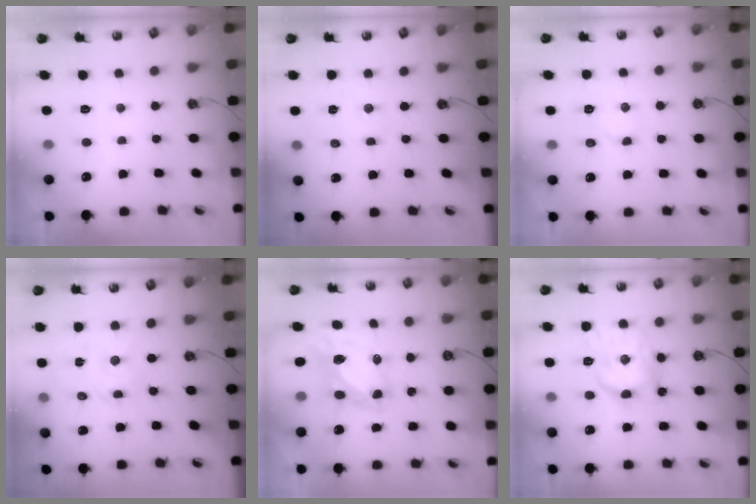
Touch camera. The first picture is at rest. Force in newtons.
{"total": 5.6, "press": 5.5, "slide": 0.4}
{"total": 4.3, "press": 4.2, "slide": 0.8}
{"total": 3.8, "press": 3.7, "slide": 0.5}
{"total": 7.0, "press": 7.0, "slide": 0.6}
{"total": 13.9, "press": 13.9, "slide": 0.7}